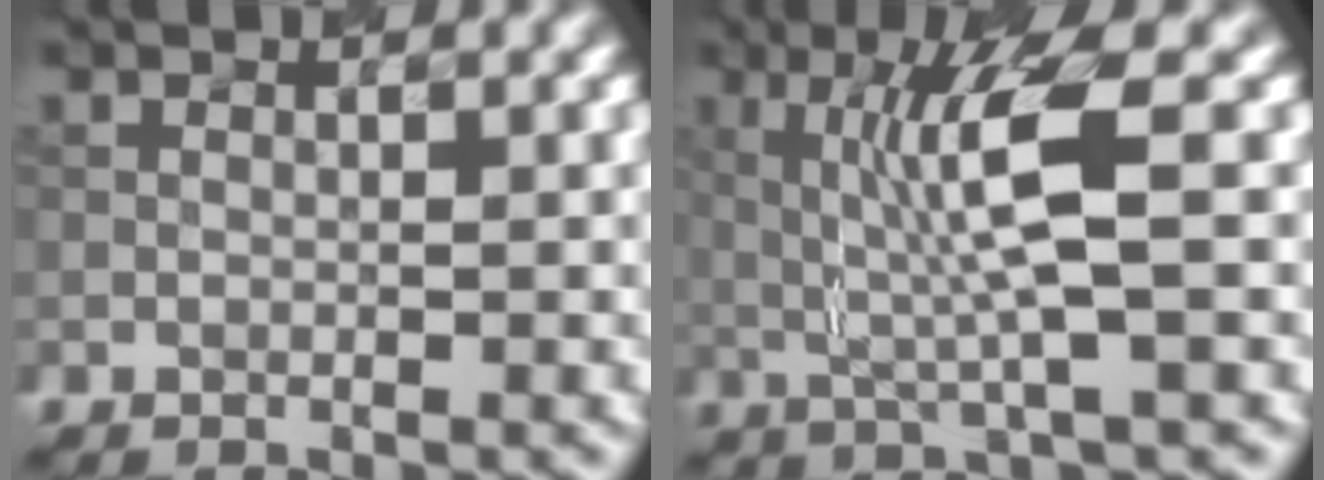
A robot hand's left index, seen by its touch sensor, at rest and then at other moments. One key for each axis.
{"total": 5.9, "fx": 0.5, "fy": 0.4, "fz": 5.8, "tx": -0.130, "ty": 0.000, "tz": 0.023}